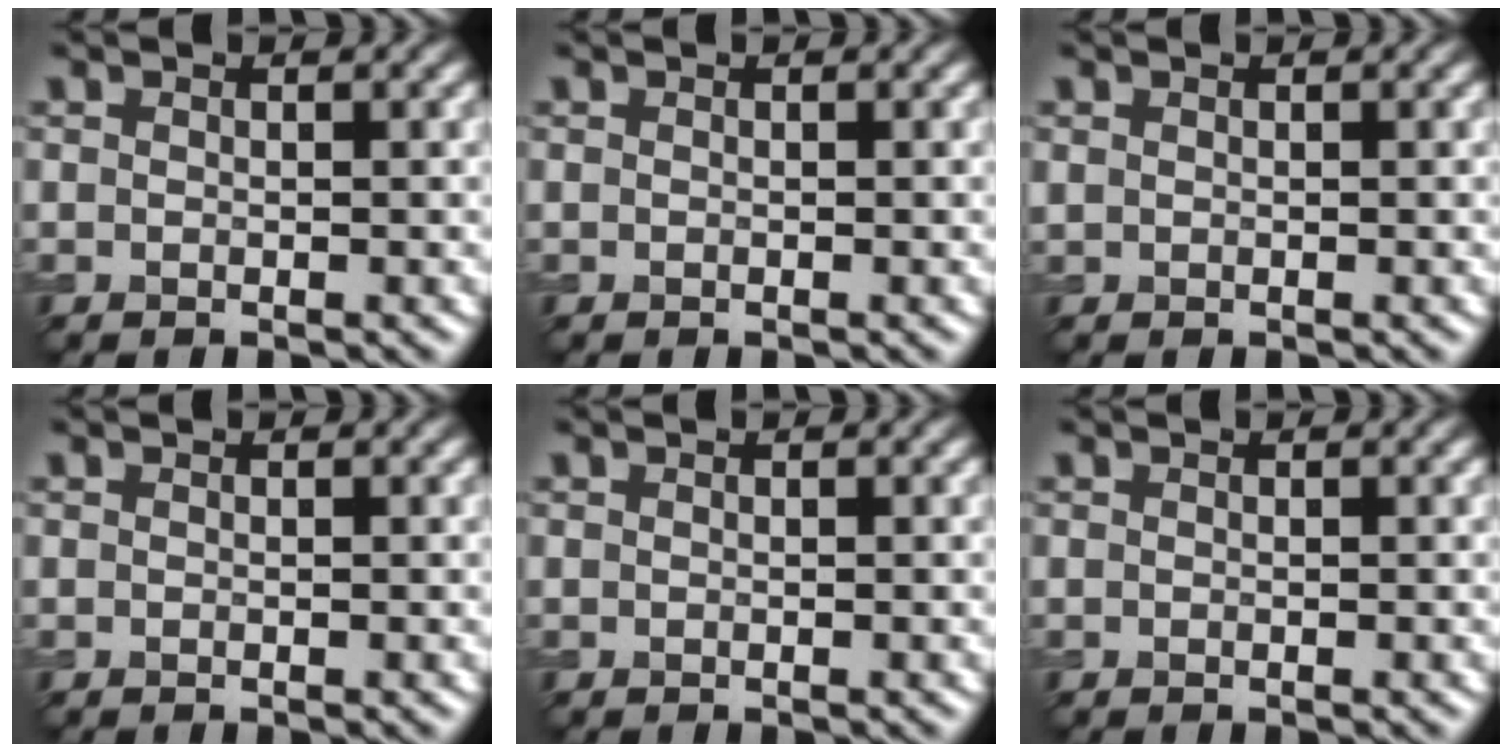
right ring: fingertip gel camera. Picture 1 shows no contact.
{"total": 0.0}
{"total": 0.0}
{"total": 0.0}
{"total": 0.0}
{"total": 0.0}